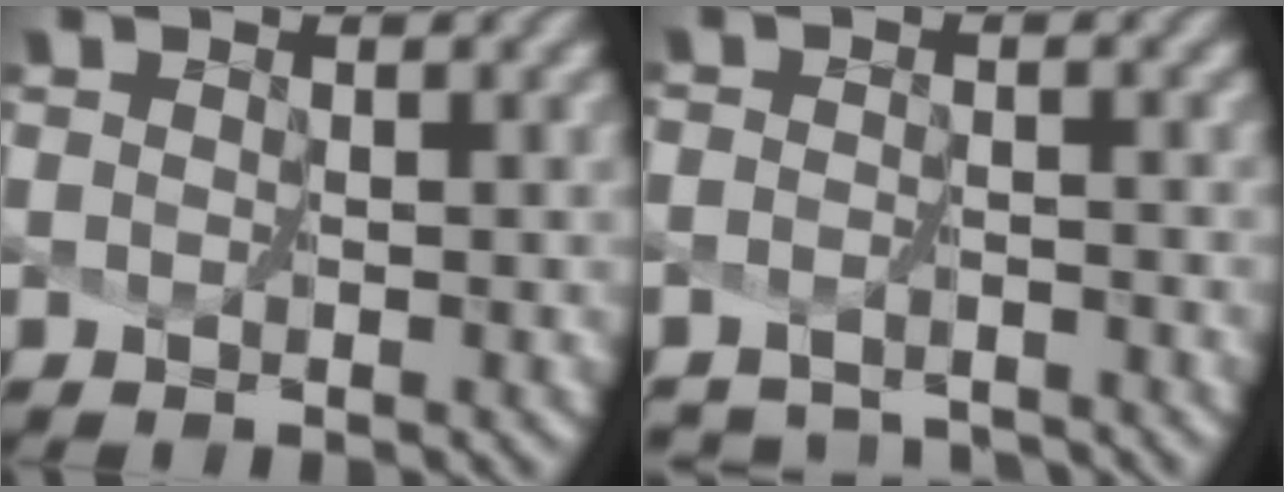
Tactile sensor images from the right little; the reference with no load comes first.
{"total": 3.6, "force": [-3.5, 0.2, -0.7], "torque": [0.016, -0.012, -0.054]}